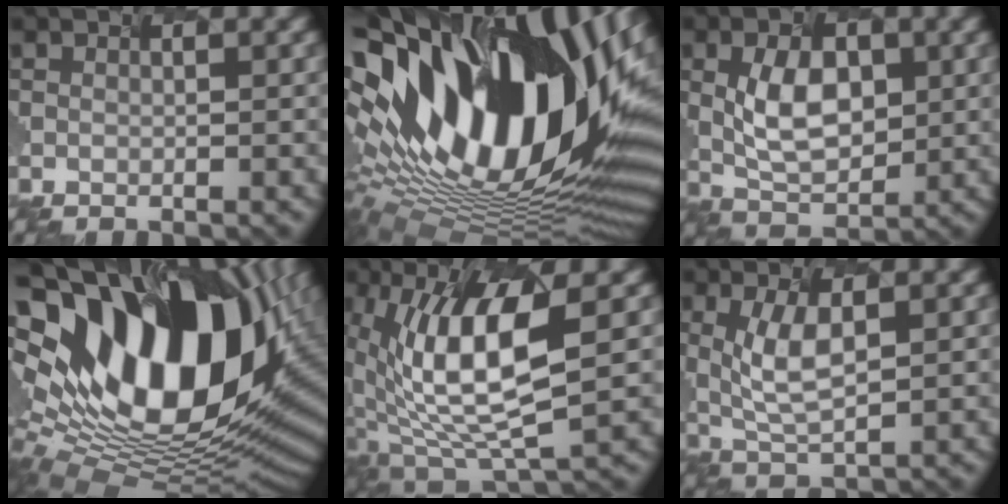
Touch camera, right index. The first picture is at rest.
{"total": 19.5, "force": [3.0, 10.1, 16.4], "torque": [-0.288, 0.012, 0.035]}
{"total": 4.9, "force": [-0.2, 3.1, 3.8], "torque": [-0.079, -0.004, 0.004]}
{"total": 19.5, "force": [4.0, 12.0, 14.9], "torque": [-0.297, -0.005, 0.084]}
{"total": 10.1, "force": [0.4, 3.5, 9.5], "torque": [-0.192, -0.007, 0.015]}
{"total": 4.0, "force": [0.1, 1.6, 3.7], "torque": [-0.087, -0.004, 0.008]}